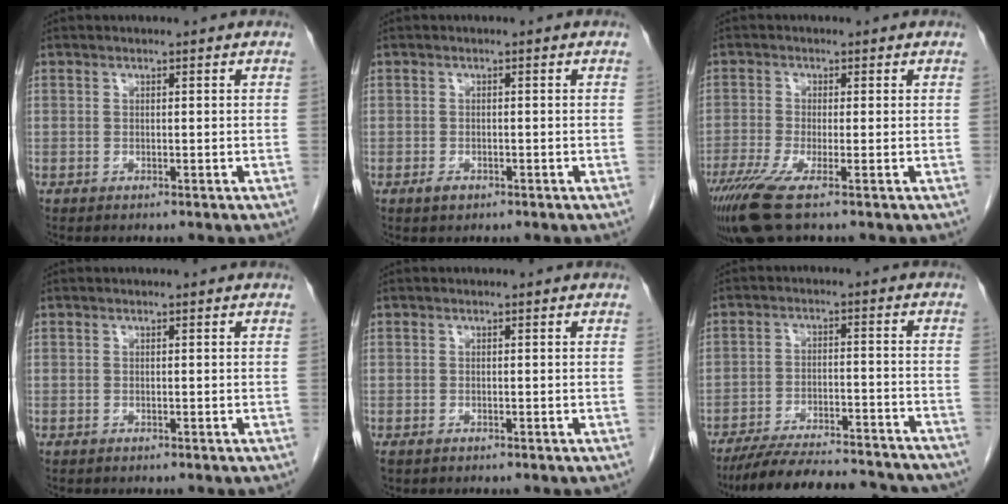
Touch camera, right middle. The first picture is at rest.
{"total": 1.3, "force": [-0.8, 0.7, 0.8], "torque": [-0.015, 0.000, -0.010]}
{"total": 6.7, "force": [-4.1, 0.4, 5.3], "torque": [-0.102, -0.021, -0.078]}
{"total": 0.0}
{"total": 0.6, "force": [-0.5, 0.3, 0.3], "torque": [-0.011, -0.001, -0.005]}
{"total": 20.9, "force": [-18.8, 3.5, 8.3], "torque": [-0.120, -0.009, -0.262]}